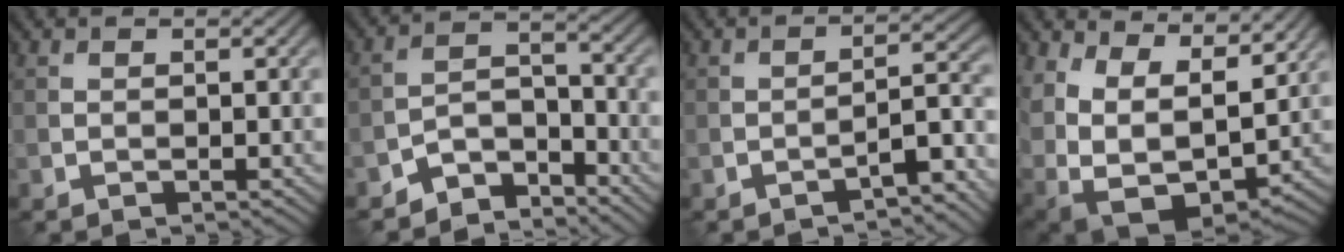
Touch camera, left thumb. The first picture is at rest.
{"total": 5.8, "force": [-5.1, 2.1, 1.9], "torque": [-0.028, 0.005, -0.108]}
{"total": 4.5, "force": [-3.4, 0.7, 2.8], "torque": [-0.037, 0.018, -0.055]}
{"total": 16.4, "force": [5.5, 11.1, 10.7], "torque": [-0.228, -0.008, 0.121]}